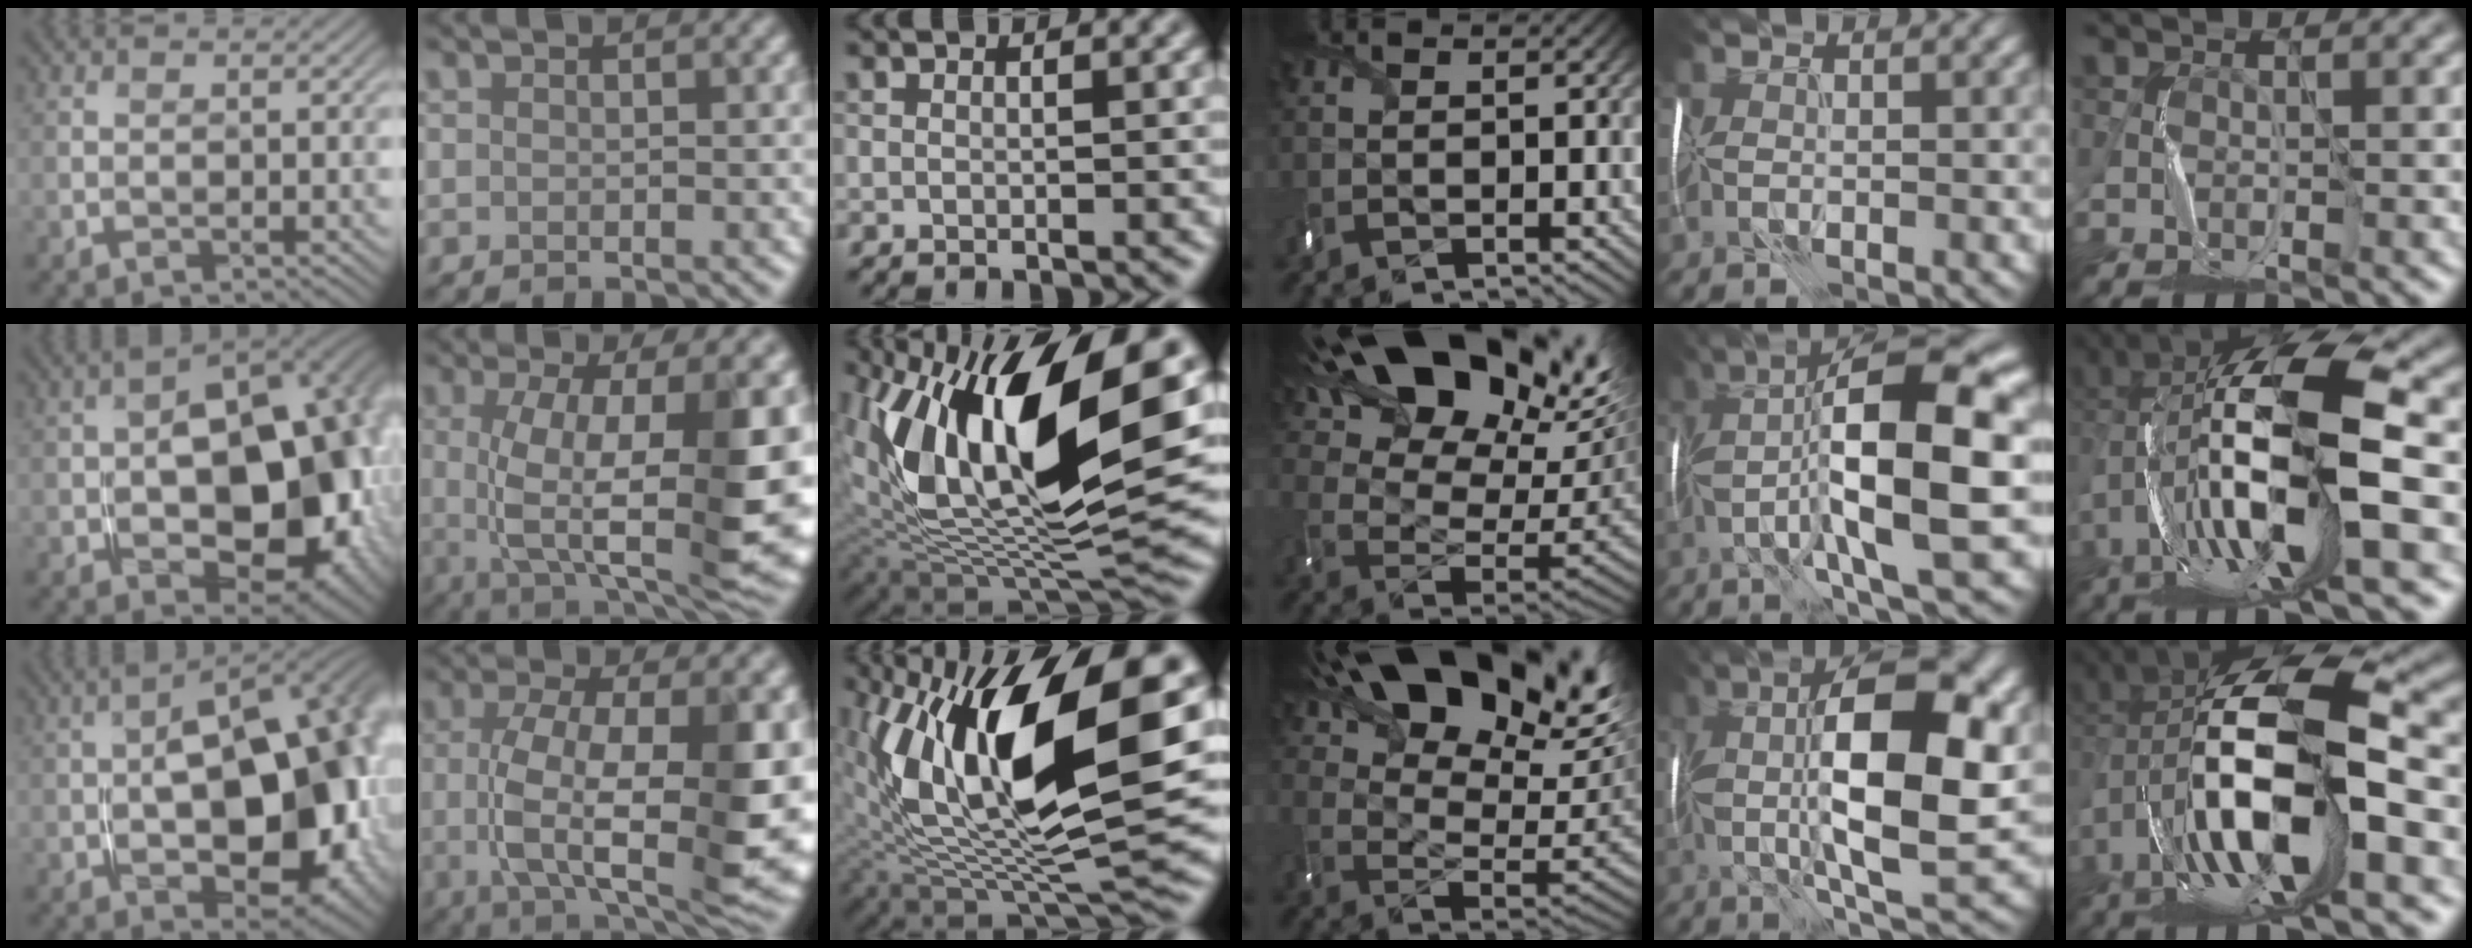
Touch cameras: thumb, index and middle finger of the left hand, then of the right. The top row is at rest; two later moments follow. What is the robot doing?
{"motion": "wrap", "object": "thread"}